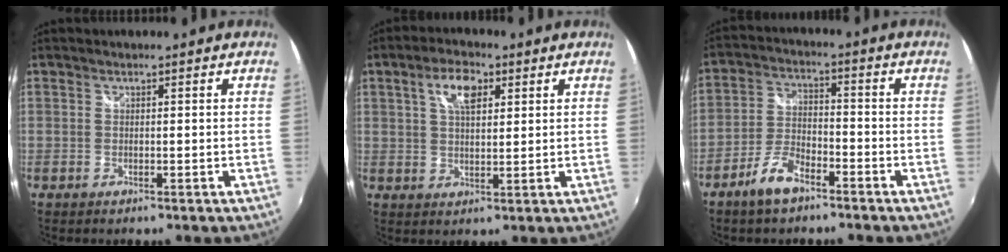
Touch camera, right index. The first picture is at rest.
{"total": 6.4, "force": [2.8, 2.9, 5.0], "torque": [-0.090, 0.012, 0.049]}
{"total": 7.3, "force": [-5.2, 2.8, 4.3], "torque": [-0.098, 0.005, -0.098]}